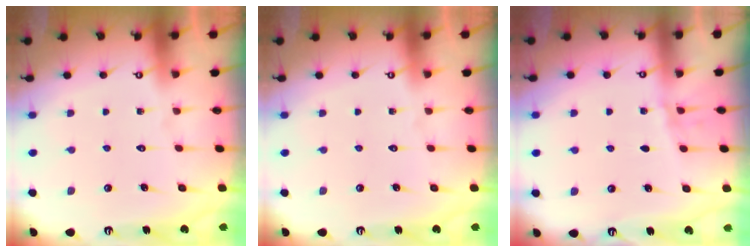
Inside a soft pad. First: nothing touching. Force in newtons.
{"total": 0.0}
{"total": 2.1, "press": 2.1, "slide": 0.2}